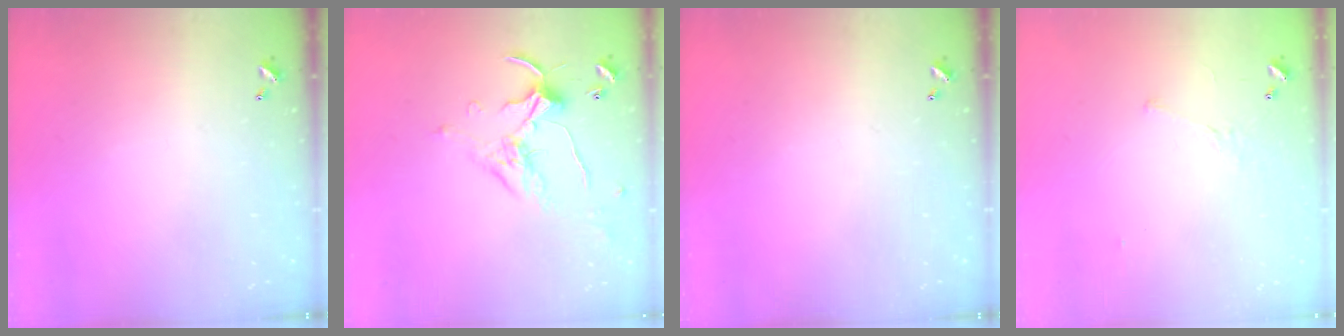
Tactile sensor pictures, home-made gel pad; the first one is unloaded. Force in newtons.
{"total": 1.7, "press": 1.4, "slide": 0.8}
{"total": 0.0}
{"total": 4.2, "press": 4.1, "slide": 0.9}